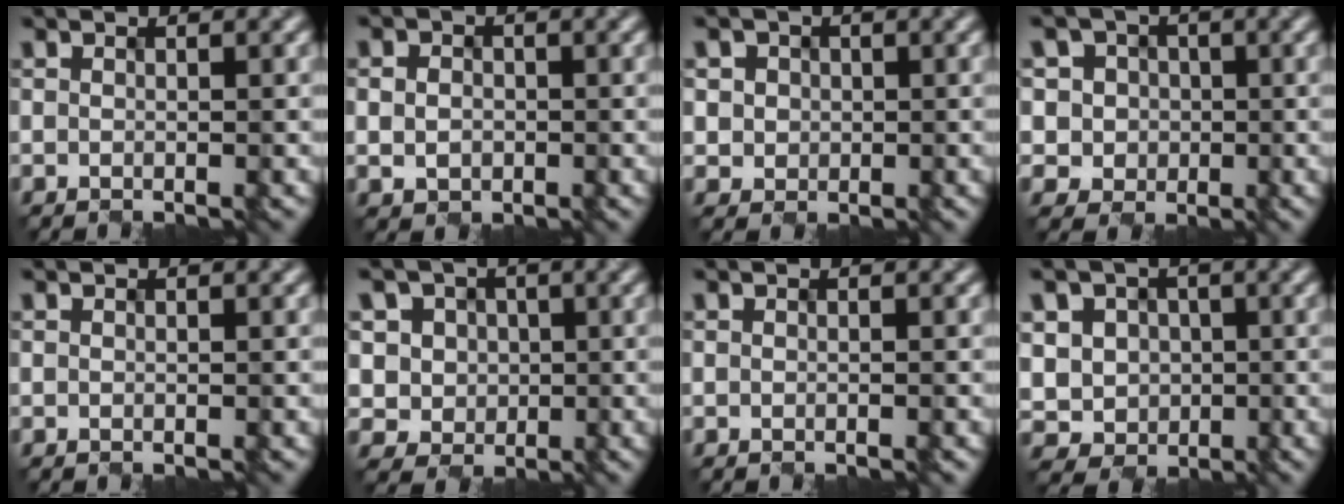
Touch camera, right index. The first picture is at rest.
{"total": 2.0, "force": [-0.7, 1.8, 0.5], "torque": [-0.016, 0.000, -0.002]}
{"total": 2.6, "force": [0.6, 2.5, 0.3], "torque": [-0.032, 0.005, 0.018]}
{"total": 3.4, "force": [0.0, 3.4, 0.3], "torque": [-0.008, 0.005, 0.002]}
{"total": 0.0}
{"total": 3.4, "force": [-0.2, 3.3, 0.6], "torque": [-0.018, 0.008, 0.001]}
{"total": 0.0}
{"total": 5.9, "force": [-0.4, 5.4, 2.4], "torque": [-0.058, 0.018, -0.021]}